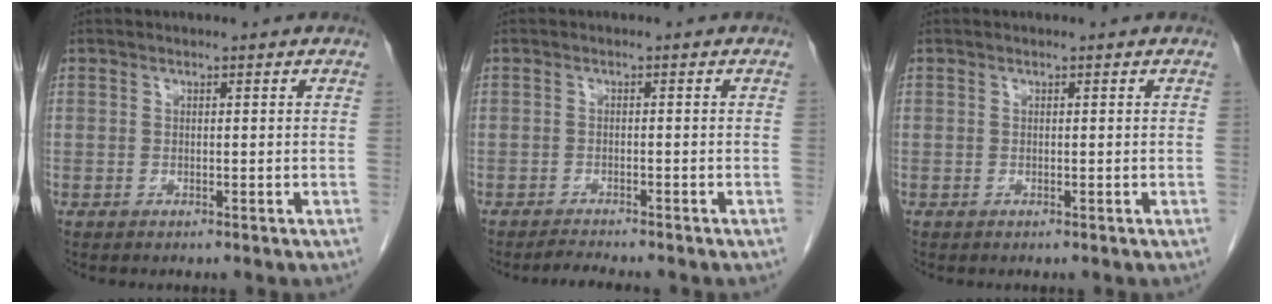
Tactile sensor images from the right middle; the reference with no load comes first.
{"total": 2.2, "force": [-2.1, -0.3, 0.6], "torque": [-0.020, -0.013, -0.035]}
{"total": 0.0}